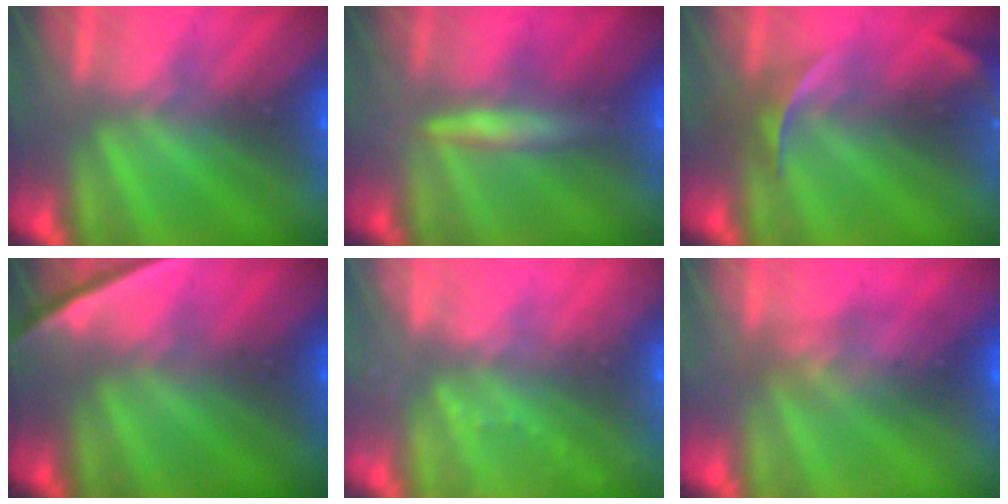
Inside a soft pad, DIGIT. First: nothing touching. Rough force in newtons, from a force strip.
{"total": 2.5}
{"total": 9.6}
{"total": 2.2}
{"total": 2.3}
{"total": 10.3}